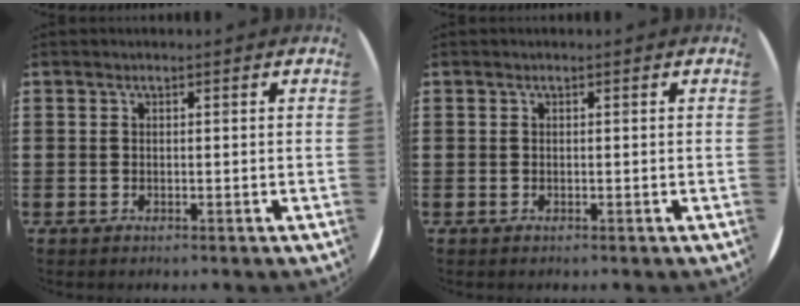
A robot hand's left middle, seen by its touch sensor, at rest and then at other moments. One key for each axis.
{"total": 0.0}